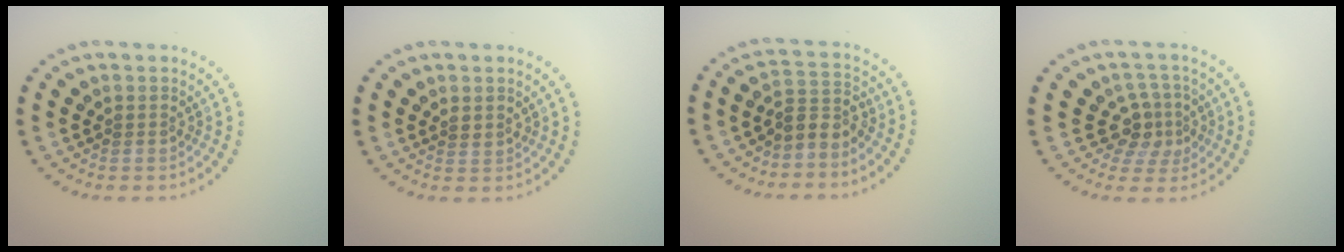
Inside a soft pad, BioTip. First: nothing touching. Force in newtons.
{"total": 0.7, "press": 0.5, "slide": 0.5}
{"total": 2.5, "press": 1.9, "slide": 1.6}
{"total": 3.1, "press": 2.7, "slide": 1.6}